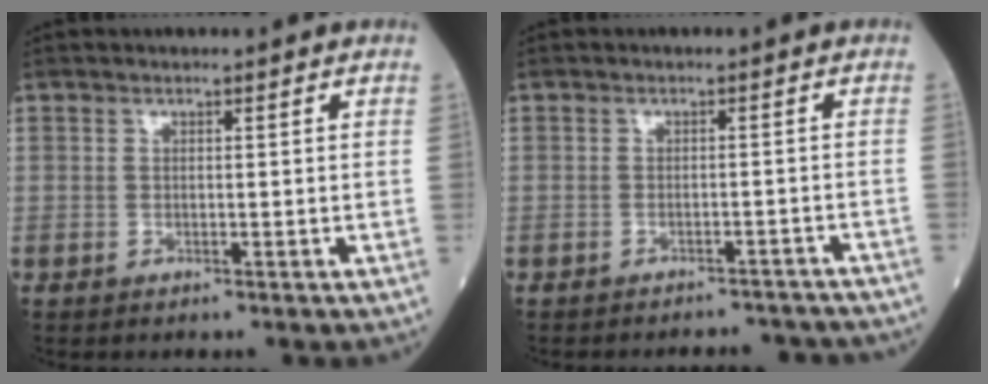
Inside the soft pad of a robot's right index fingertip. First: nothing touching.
{"total": 7.7, "force": [-7.5, 1.5, 1.2], "torque": [-0.004, 0.006, -0.076]}